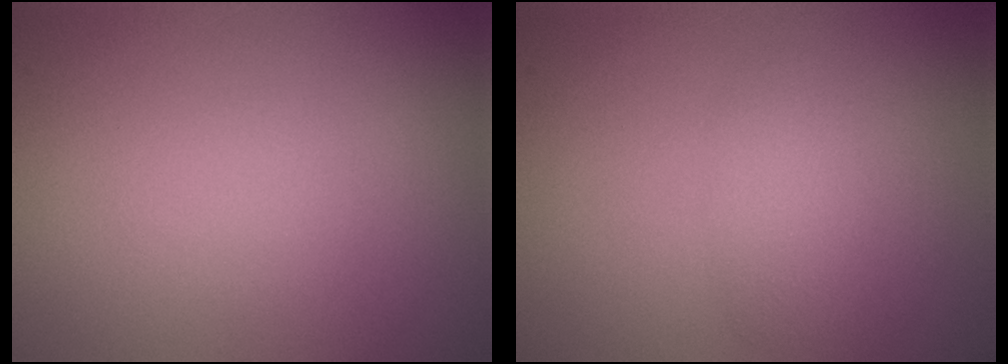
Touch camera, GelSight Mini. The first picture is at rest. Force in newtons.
{"total": 1.9, "press": 1.9, "slide": 0.1}